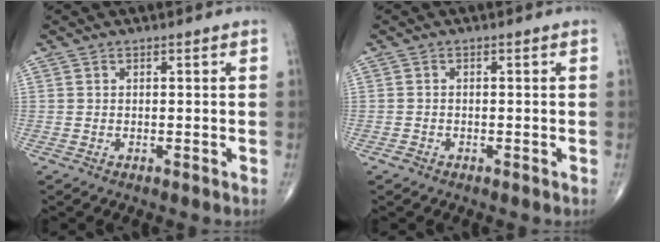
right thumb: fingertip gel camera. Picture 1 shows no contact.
{"total": 0.9, "force": [-0.6, 0.6, 0.2], "torque": [-0.003, 0.002, -0.016]}